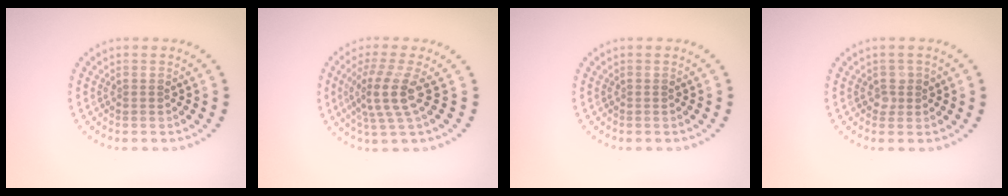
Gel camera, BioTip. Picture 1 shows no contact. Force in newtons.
{"total": 3.7, "press": 2.8, "slide": 2.3}
{"total": 0.0}
{"total": 1.2, "press": 1.1, "slide": 0.5}